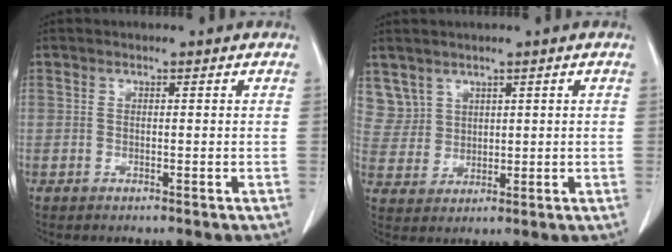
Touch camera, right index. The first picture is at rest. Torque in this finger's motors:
{"motor_torque": [-0.34, 0.40, -0.01, -0.01]}